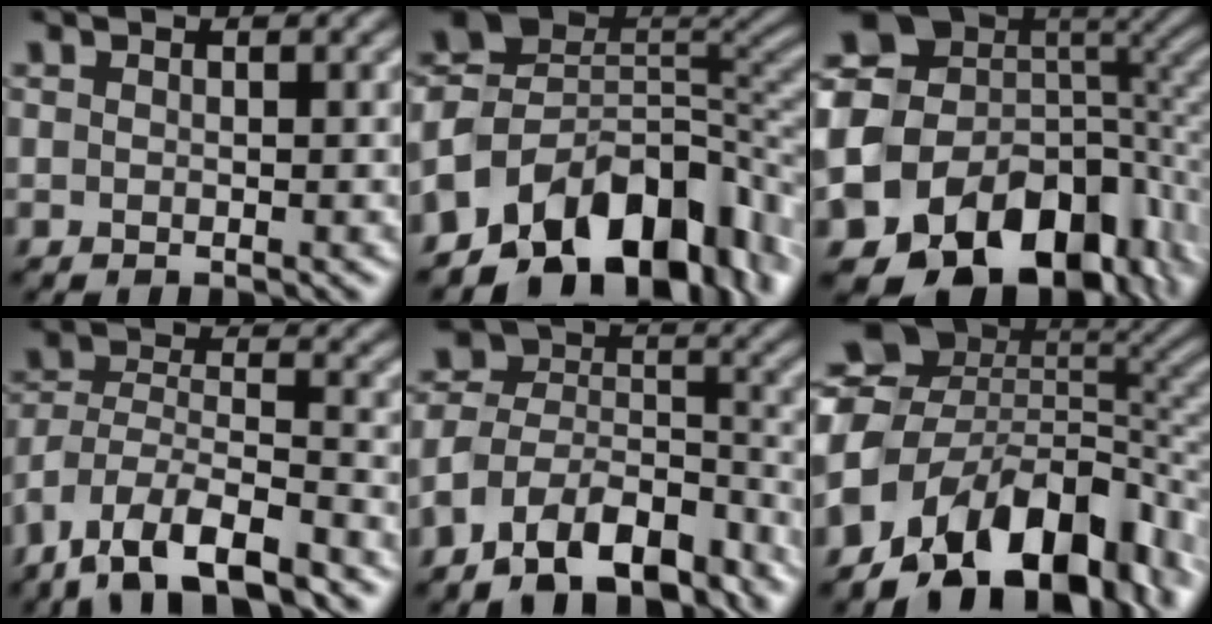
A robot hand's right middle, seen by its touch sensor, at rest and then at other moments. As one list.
[{"total": 12.8, "force": [-6.8, 7.6, 7.8], "torque": [-0.118, 0.012, -0.131]}, {"total": 16.9, "force": [-6.0, 12.4, 9.7], "torque": [-0.171, -0.019, -0.072]}, {"total": 11.6, "force": [-8.8, 4.6, 6.0], "torque": [-0.111, -0.017, -0.154]}, {"total": 11.3, "force": [-8.0, 5.8, 5.5], "torque": [-0.097, 0.007, -0.148]}, {"total": 15.0, "force": [-5.8, 9.5, 10.1], "torque": [-0.164, 0.002, -0.098]}]